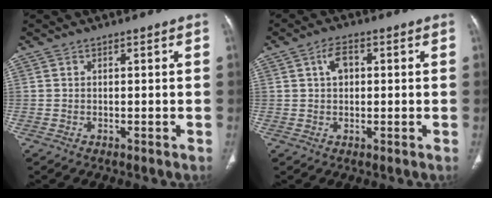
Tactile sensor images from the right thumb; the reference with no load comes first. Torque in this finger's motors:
{"motor_torque": [0.01, 0.10, 0.00, -0.09, 0.02]}